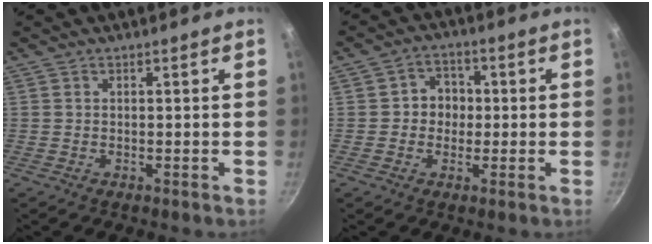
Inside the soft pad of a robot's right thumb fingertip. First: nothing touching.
{"total": 5.5, "force": [-0.1, 5.0, 2.3], "torque": [0.003, 0.011, -0.010]}